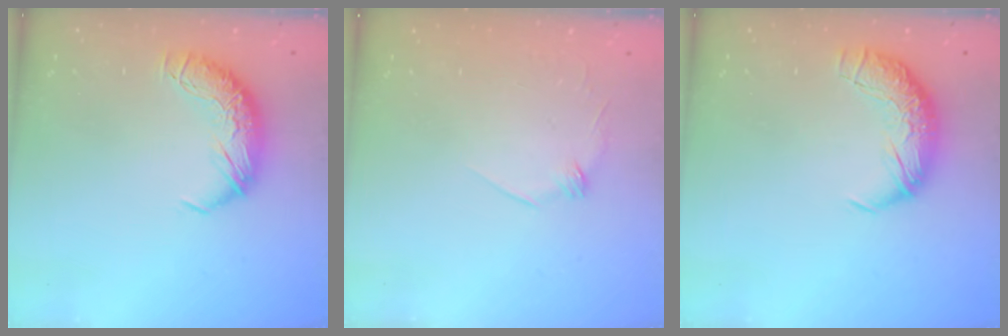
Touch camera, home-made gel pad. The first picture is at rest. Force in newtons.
{"total": 8.5, "press": 8.5, "slide": 0.4}
{"total": 2.3, "press": 0.9, "slide": 2.1}